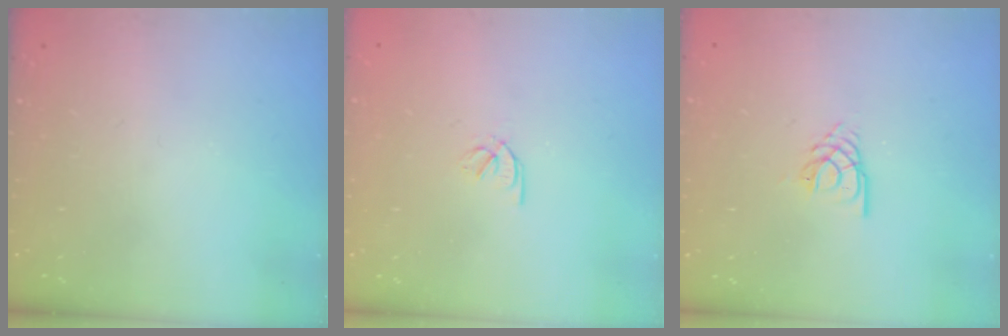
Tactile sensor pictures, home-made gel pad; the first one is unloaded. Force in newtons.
{"total": 1.9, "press": 1.9, "slide": 0.3}
{"total": 2.8, "press": 2.8, "slide": 0.3}